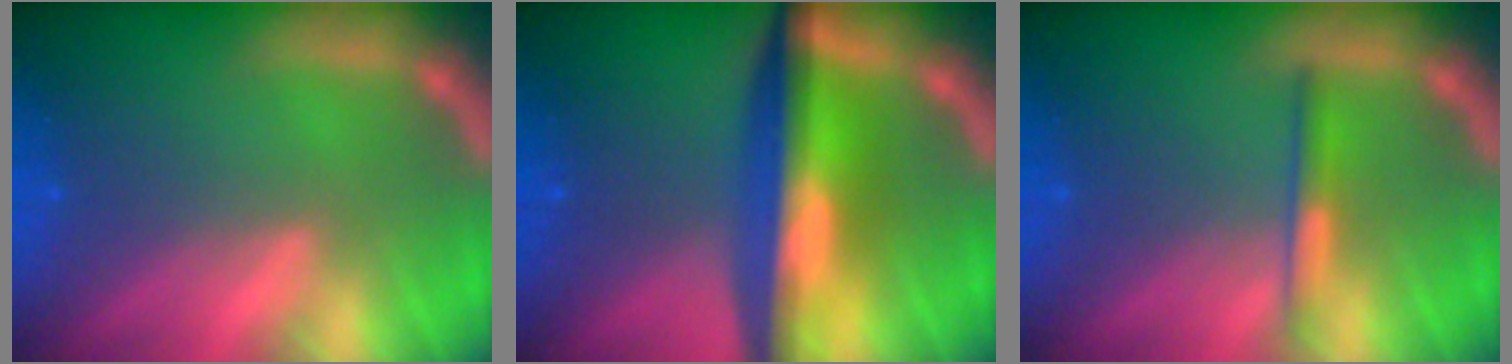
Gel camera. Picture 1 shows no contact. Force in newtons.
{"total": 9.0}
{"total": 2.0}